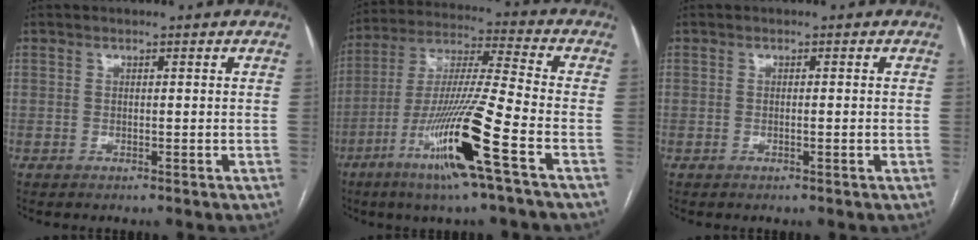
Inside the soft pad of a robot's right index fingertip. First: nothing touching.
{"total": 16.8, "force": [-7.4, -0.9, 15.0], "torque": [-0.302, -0.023, -0.141]}
{"total": 0.9, "force": [-0.3, 0.0, 0.9], "torque": [-0.016, 0.000, -0.002]}